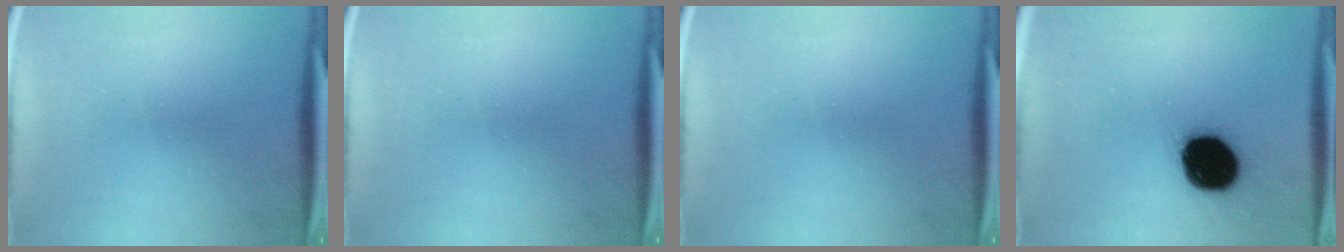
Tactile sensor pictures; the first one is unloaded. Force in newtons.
{"total": 0.0}
{"total": 0.0}
{"total": 19.6}